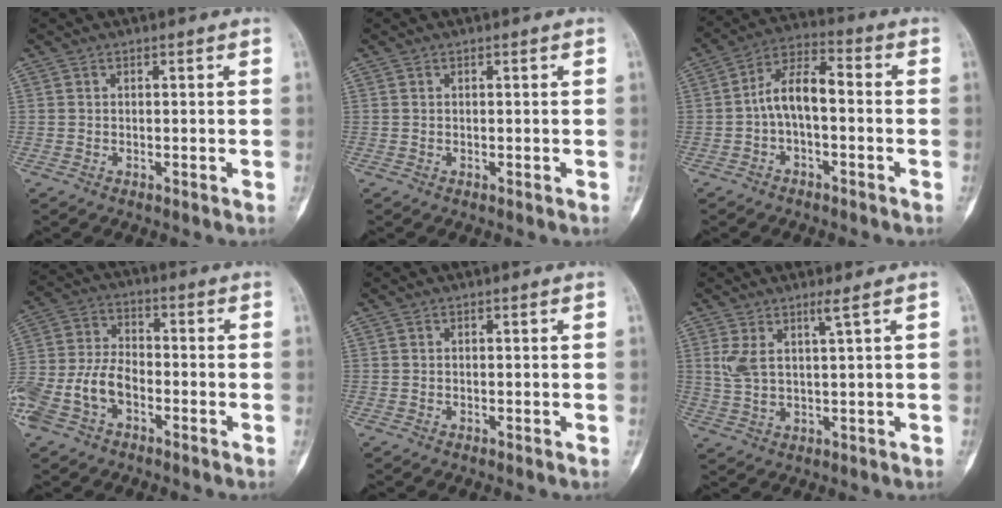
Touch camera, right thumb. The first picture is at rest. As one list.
[{"total": 0.0}, {"total": 8.4, "force": [-1.2, 4.2, 7.2], "torque": [-0.127, 0.042, -0.031]}, {"total": 12.5, "force": [-5.0, 7.7, 8.4], "torque": [-0.181, 0.032, -0.099]}, {"total": 0.0}, {"total": 5.0, "force": [2.3, 0.3, 4.4], "torque": [-0.105, -0.020, 0.057]}]